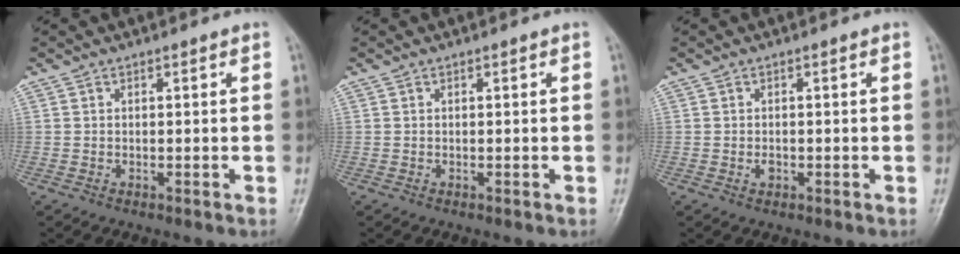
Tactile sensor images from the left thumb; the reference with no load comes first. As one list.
[{"total": 0.0}, {"total": 1.1, "force": [-0.3, 0.8, 0.8], "torque": [-0.009, 0.001, -0.005]}]